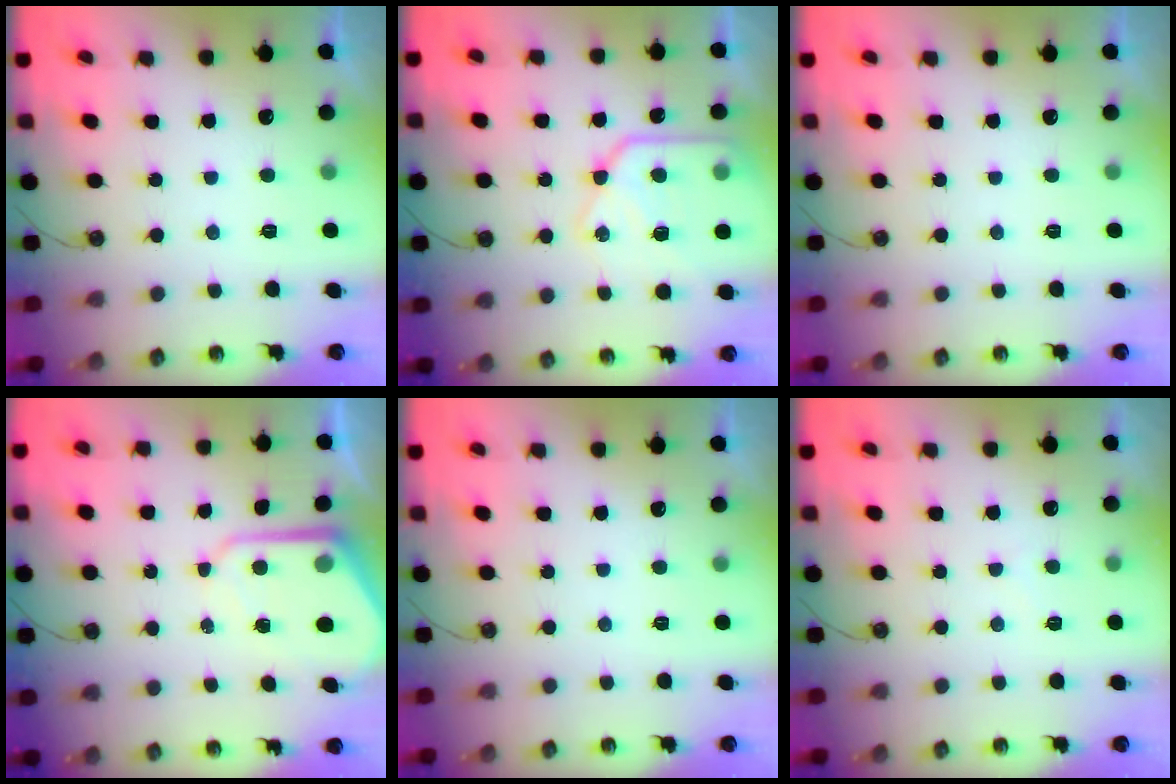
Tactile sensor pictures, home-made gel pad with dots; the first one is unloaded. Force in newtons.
{"total": 17.3, "press": 17.2, "slide": 1.5}
{"total": 0.0}
{"total": 9.2, "press": 9.1, "slide": 0.8}
{"total": 0.0}
{"total": 4.7, "press": 4.6, "slide": 0.6}